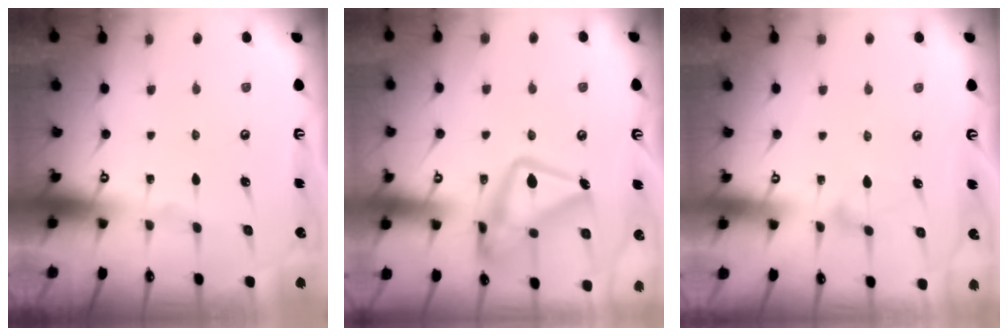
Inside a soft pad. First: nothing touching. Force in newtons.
{"total": 20.9, "press": 20.8, "slide": 1.3}
{"total": 7.8, "press": 7.8, "slide": 0.5}